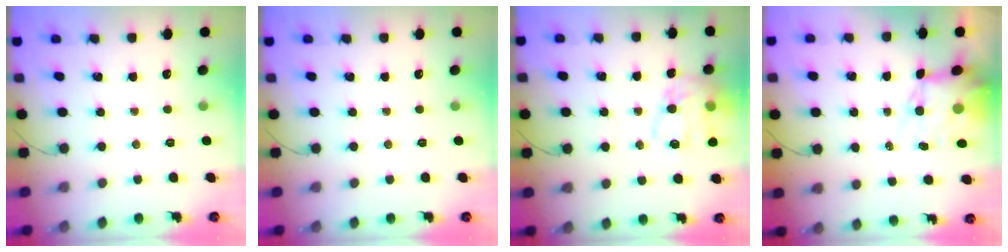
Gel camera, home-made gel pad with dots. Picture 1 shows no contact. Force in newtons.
{"total": 0.0}
{"total": 17.0, "press": 16.8, "slide": 2.4}
{"total": 12.2, "press": 11.9, "slide": 2.8}